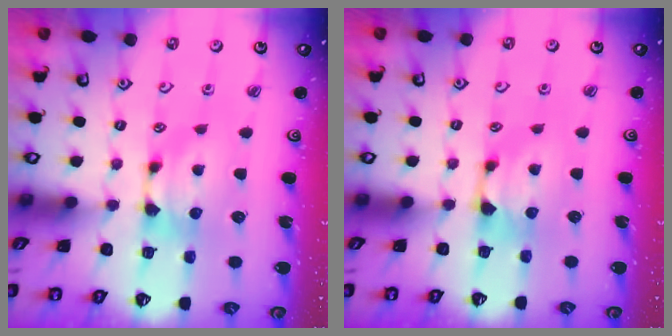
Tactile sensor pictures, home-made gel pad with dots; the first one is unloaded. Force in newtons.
{"total": 0.9, "press": 0.6, "slide": 0.7}